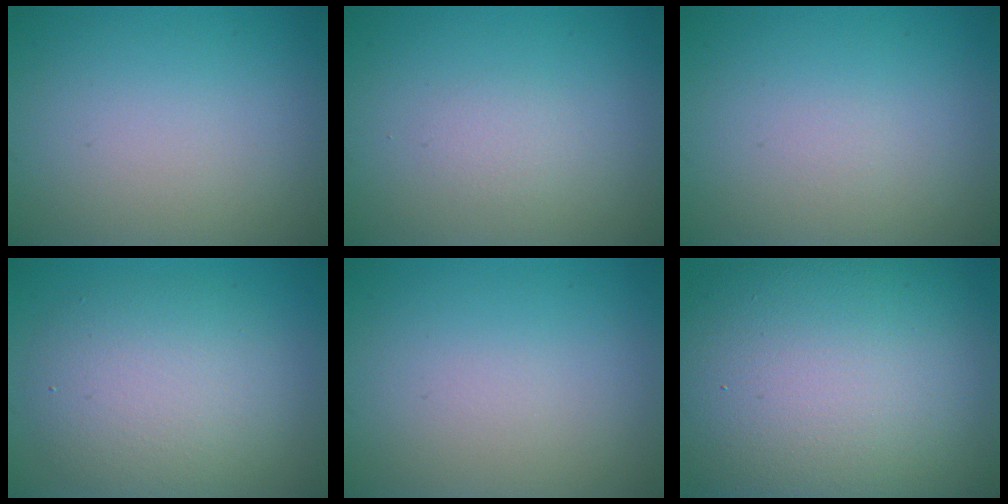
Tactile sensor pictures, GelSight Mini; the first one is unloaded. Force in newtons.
{"total": 0.9, "press": 0.9, "slide": 0.1}
{"total": 0.0}
{"total": 6.2, "press": 6.2, "slide": 0.2}
{"total": 0.0}
{"total": 17.1, "press": 17.1, "slide": 1.1}